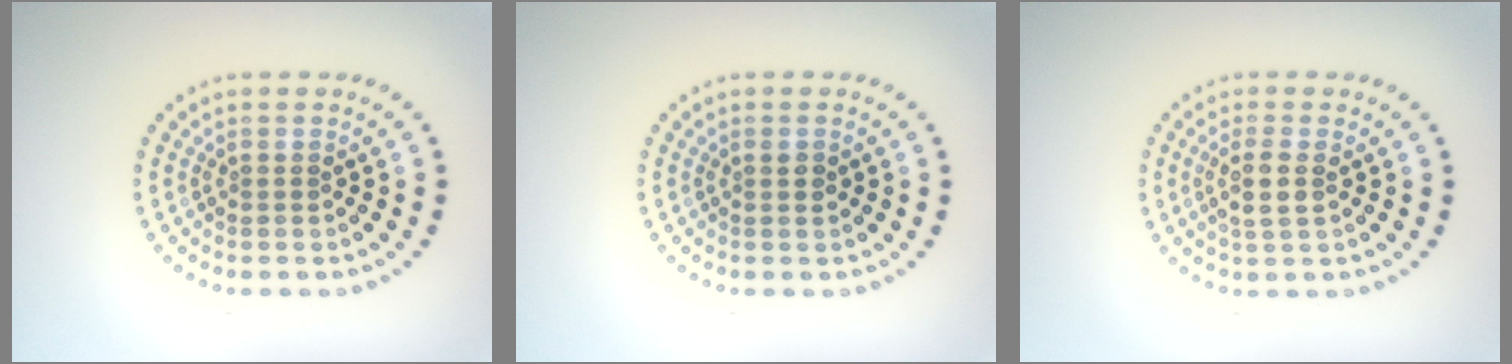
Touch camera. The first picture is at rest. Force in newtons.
{"total": 0.7, "press": 0.7, "slide": 0.2}
{"total": 2.3, "press": 2.0, "slide": 1.0}